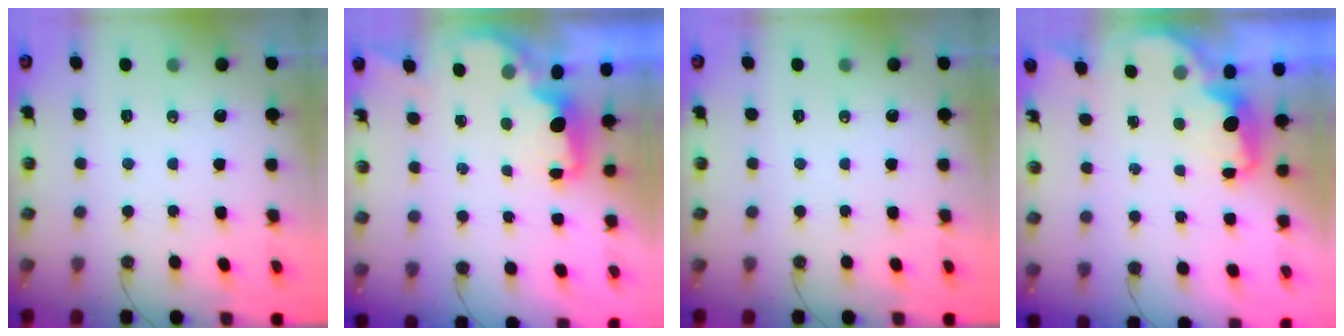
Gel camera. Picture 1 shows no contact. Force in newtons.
{"total": 1.9, "press": 1.7, "slide": 0.8}
{"total": 0.0}
{"total": 2.1, "press": 2.0, "slide": 0.7}